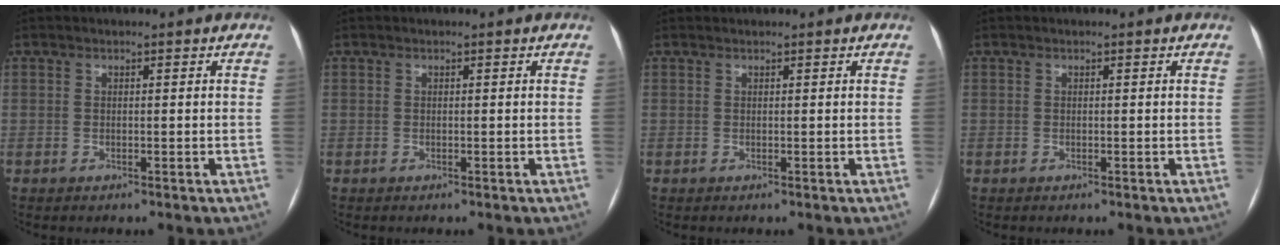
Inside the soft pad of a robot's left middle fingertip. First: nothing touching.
{"total": 0.0}
{"total": 0.6, "force": [0.6, 0.0, 0.0], "torque": [-0.002, 0.015, 0.013]}
{"total": 0.0}